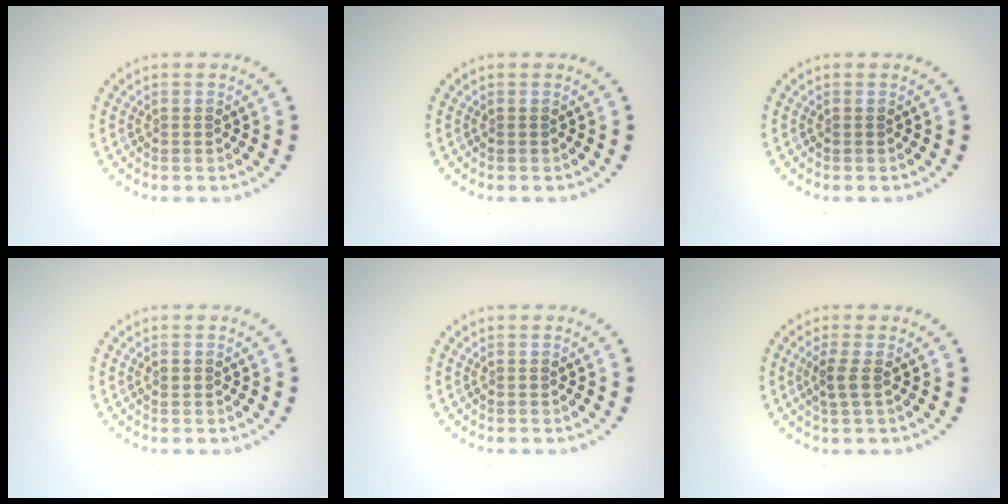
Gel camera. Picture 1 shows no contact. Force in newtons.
{"total": 0.0}
{"total": 0.0}
{"total": 0.7, "press": 0.7, "slide": 0.1}
{"total": 0.0}
{"total": 1.5, "press": 1.3, "slide": 0.9}